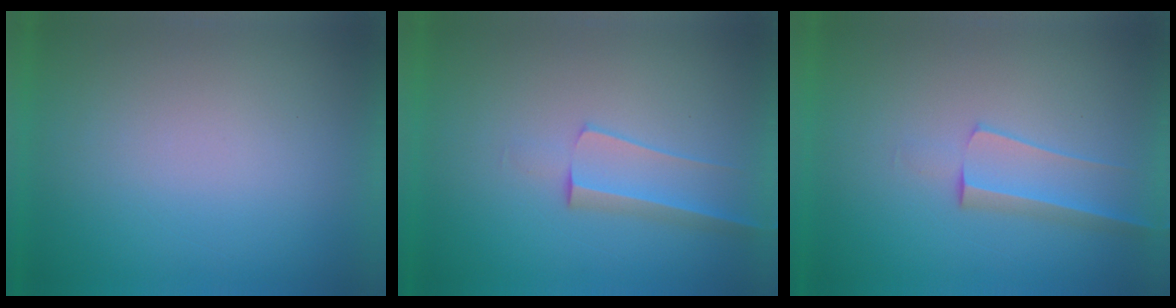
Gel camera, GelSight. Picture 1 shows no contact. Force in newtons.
{"total": 2.5}
{"total": 2.5}